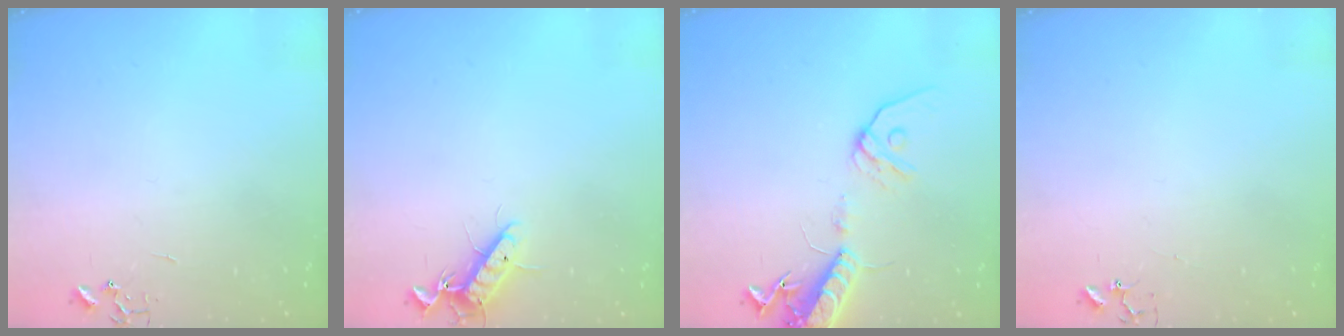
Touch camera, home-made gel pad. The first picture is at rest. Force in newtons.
{"total": 11.0, "press": 10.9, "slide": 1.9}
{"total": 15.4, "press": 15.0, "slide": 3.4}
{"total": 3.9, "press": 3.8, "slide": 0.2}